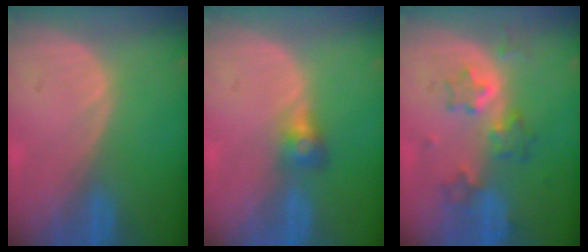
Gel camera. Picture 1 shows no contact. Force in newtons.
{"total": 2.8, "press": 2.7, "slide": 0.9}
{"total": 6.1, "press": 5.8, "slide": 1.9}